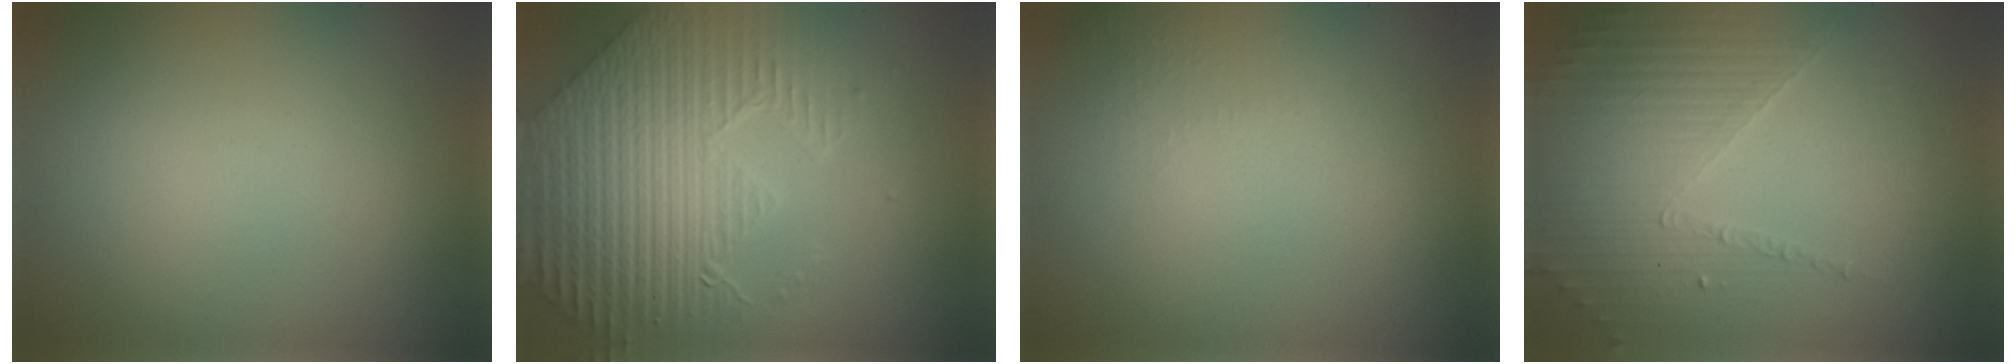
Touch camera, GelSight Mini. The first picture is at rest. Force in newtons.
{"total": 9.4, "press": 6.5, "slide": 6.8}
{"total": 1.0, "press": 0.9, "slide": 0.3}
{"total": 3.6, "press": 3.3, "slide": 1.5}